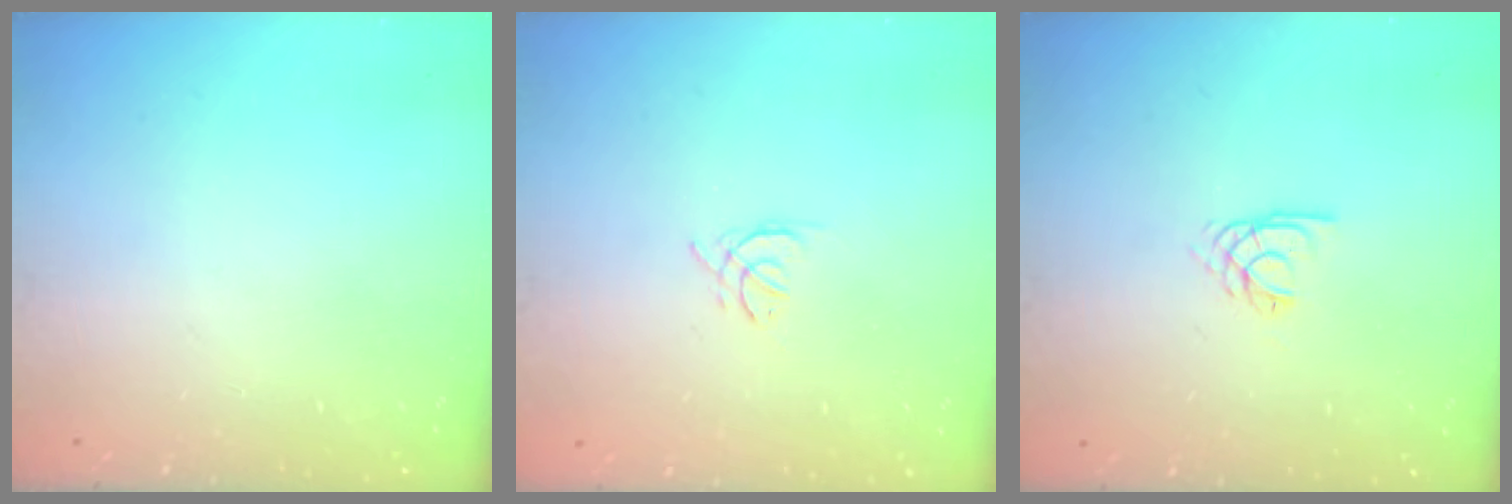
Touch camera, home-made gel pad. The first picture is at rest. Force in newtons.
{"total": 2.4, "press": 2.3, "slide": 0.6}
{"total": 2.2, "press": 2.2, "slide": 0.3}